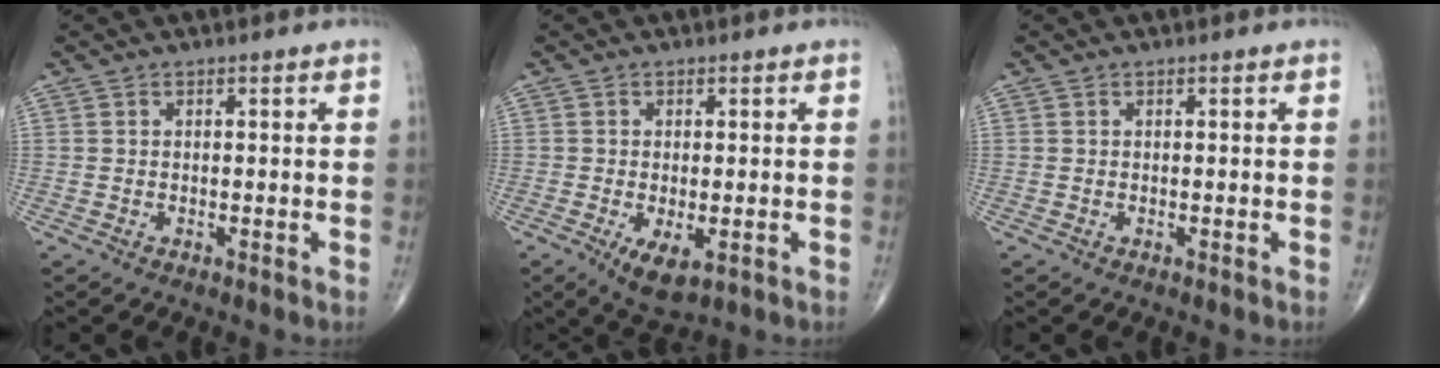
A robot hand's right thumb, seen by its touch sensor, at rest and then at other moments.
{"total": 5.7, "force": [-1.9, 2.6, 4.7], "torque": [-0.080, -0.014, -0.024]}
{"total": 0.0}